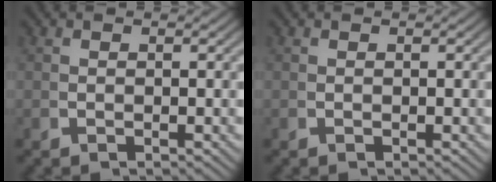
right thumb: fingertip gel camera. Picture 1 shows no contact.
{"total": 0.0}